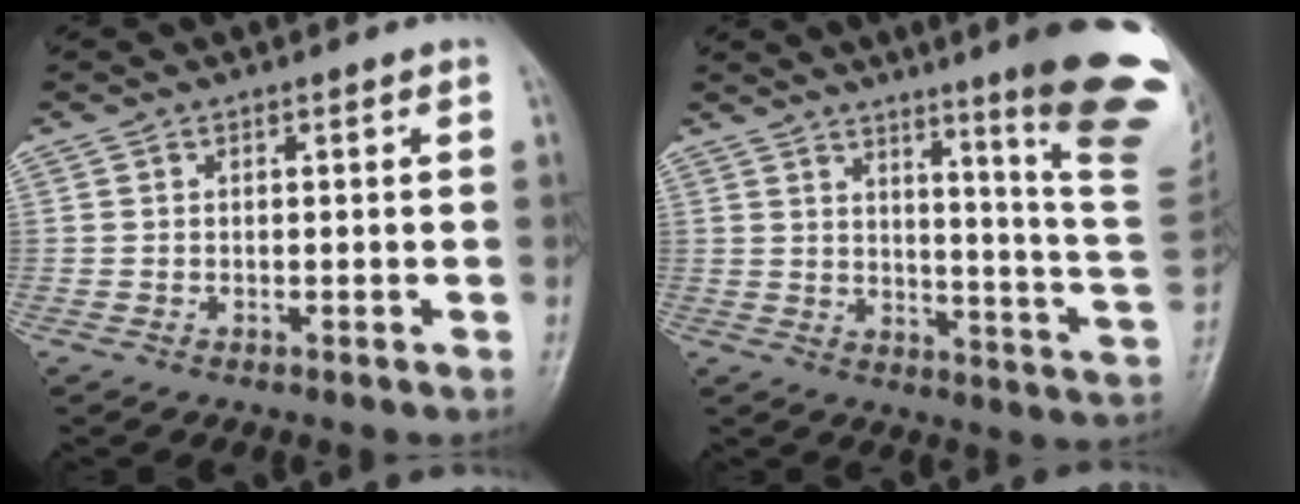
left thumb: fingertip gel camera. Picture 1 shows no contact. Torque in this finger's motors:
{"motor_torque": [3.57, 1.43, 1.67, -1.10, 0.36]}